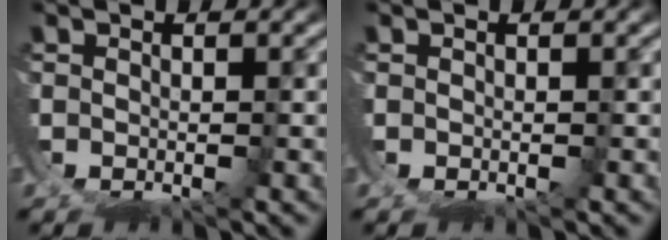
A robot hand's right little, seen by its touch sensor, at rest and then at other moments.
{"total": 0.0}